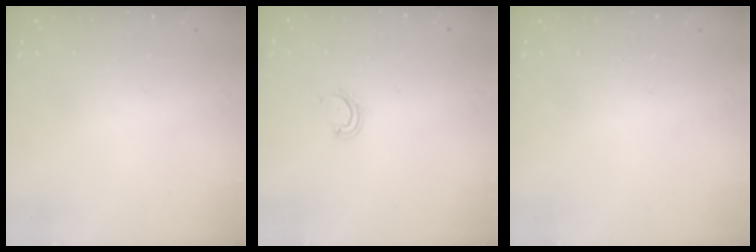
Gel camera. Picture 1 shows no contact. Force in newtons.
{"total": 4.0, "press": 3.9, "slide": 0.4}
{"total": 0.0}